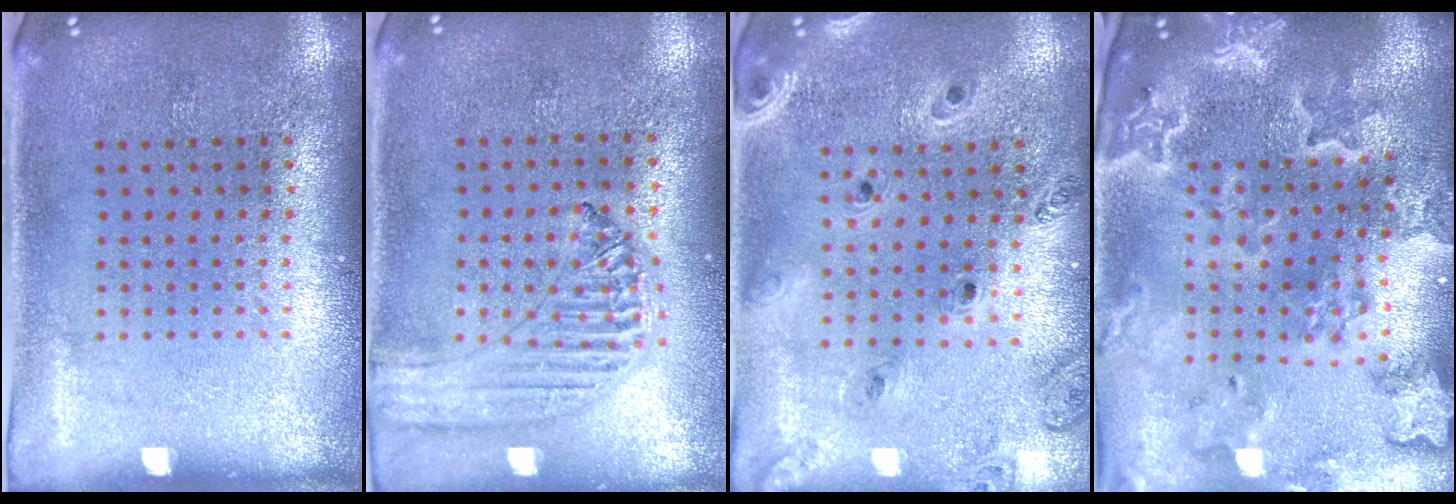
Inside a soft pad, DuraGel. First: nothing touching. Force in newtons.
{"total": 1.2, "press": 1.2, "slide": 0.1}
{"total": 1.3, "press": 1.2, "slide": 0.3}
{"total": 3.1, "press": 2.8, "slide": 1.2}